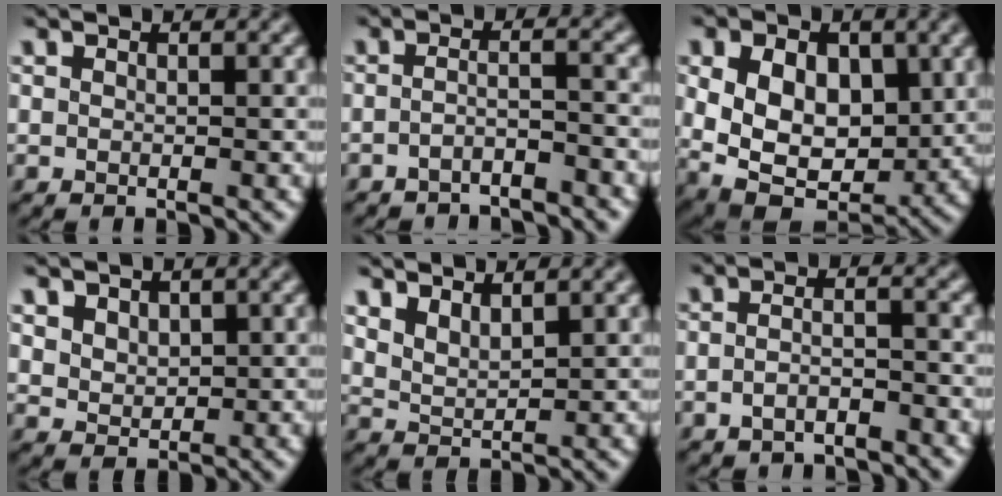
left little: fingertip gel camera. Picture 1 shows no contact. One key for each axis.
{"total": 2.2, "fx": -2.0, "fy": -0.1, "fz": 0.8, "tx": -0.017, "ty": 0.005, "tz": -0.046}
{"total": 10.0, "fx": 0.2, "fy": 6.9, "fz": 7.3, "tx": -0.118, "ty": -0.009, "tz": 0.005}
{"total": 2.8, "fx": 1.3, "fy": 2.0, "fz": 1.5, "tx": -0.050, "ty": -0.002, "tz": 0.037}
{"total": 2.4, "fx": 1.7, "fy": 0.8, "fz": 1.5, "tx": -0.035, "ty": 0.000, "tz": 0.036}
{"total": 2.3, "fx": -1.8, "fy": 0.5, "fz": 1.3, "tx": -0.027, "ty": 0.005, "tz": -0.040}